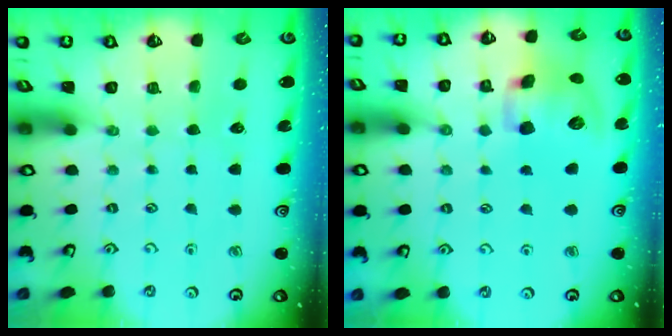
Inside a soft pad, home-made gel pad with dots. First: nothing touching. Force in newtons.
{"total": 12.2, "press": 12.1, "slide": 1.4}